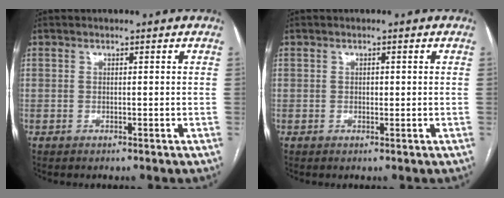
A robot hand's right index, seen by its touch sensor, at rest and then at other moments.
{"total": 0.8, "force": [0.0, 0.6, 0.6], "torque": [-0.010, 0.001, 0.000]}